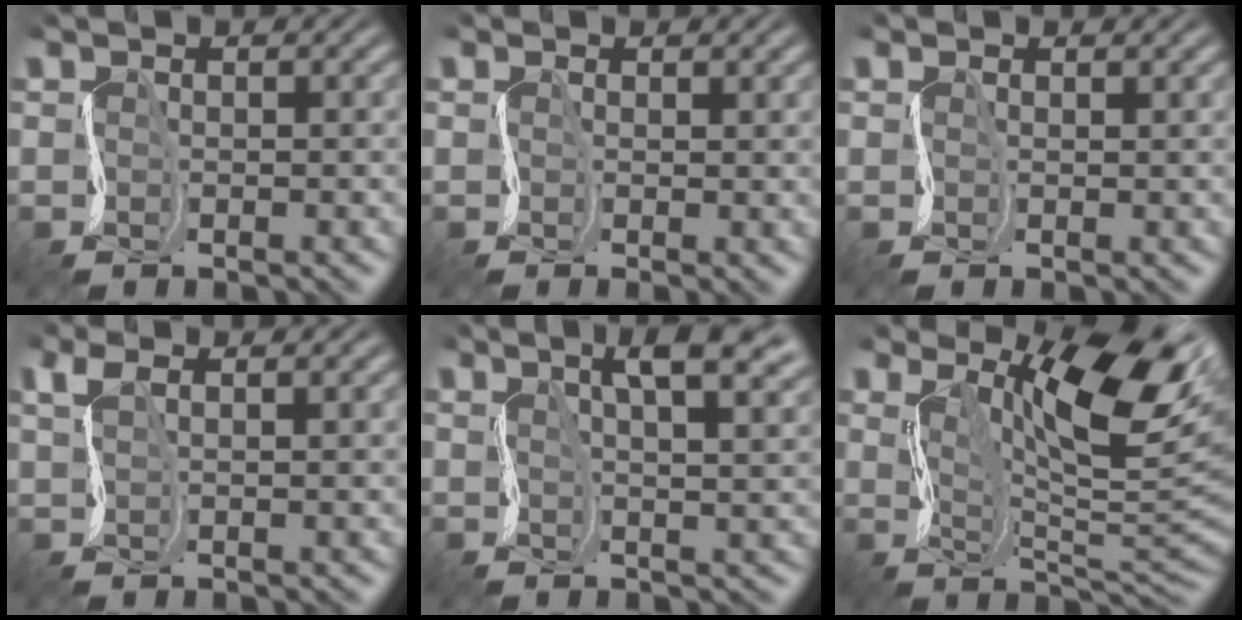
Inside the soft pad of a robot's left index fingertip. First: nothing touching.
{"total": 0.8, "force": [0.5, 0.6, 0.2], "torque": [0.012, 0.003, 0.007]}
{"total": 1.0, "force": [0.7, 0.4, -0.6], "torque": [0.018, 0.006, 0.010]}
{"total": 2.6, "force": [2.0, 1.1, 1.2], "torque": [-0.023, 0.013, 0.035]}
{"total": 6.7, "force": [3.7, 2.5, 5.0], "torque": [-0.048, 0.023, 0.048]}
{"total": 11.2, "force": [5.2, 3.9, 9.1], "torque": [-0.133, 0.005, 0.083]}